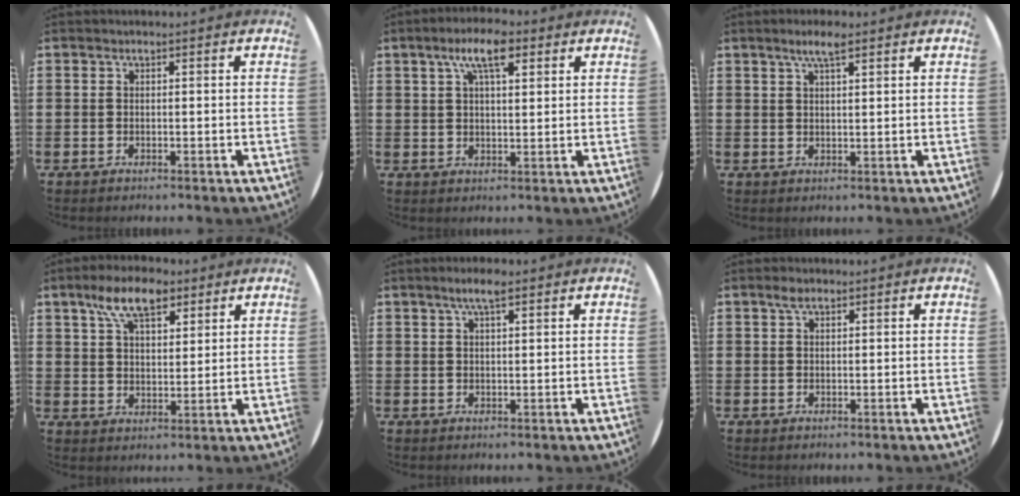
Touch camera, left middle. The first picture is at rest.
{"total": 6.8, "force": [4.1, 2.3, 5.0], "torque": [-0.091, 0.000, 0.068]}
{"total": 3.6, "force": [2.4, 0.7, 2.6], "torque": [-0.046, 0.003, 0.040]}
{"total": 8.0, "force": [5.3, 3.7, 4.8], "torque": [-0.093, 0.000, 0.093]}
{"total": 3.6, "force": [2.3, 0.7, 2.6], "torque": [-0.055, 0.006, 0.039]}
{"total": 1.6, "force": [1.0, 0.7, 1.0], "torque": [-0.014, 0.001, 0.015]}